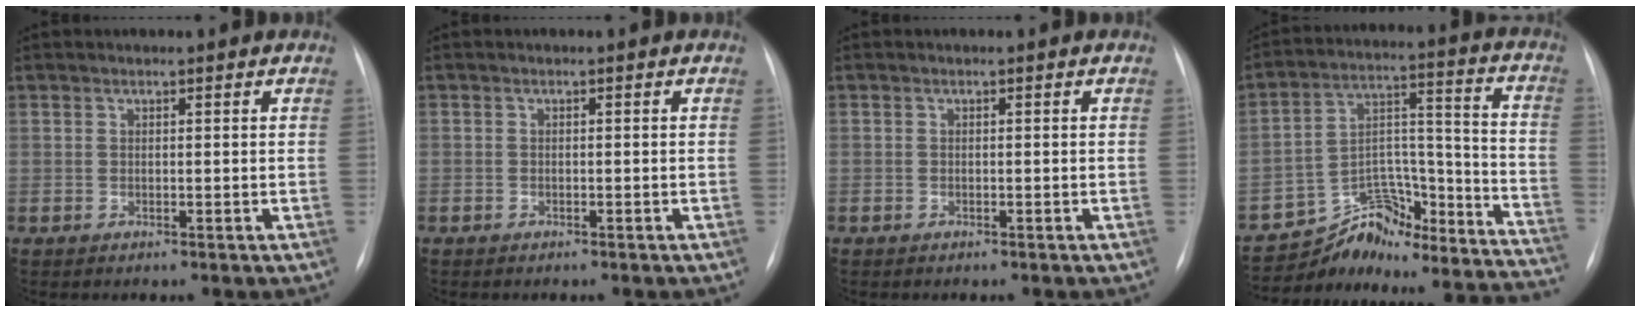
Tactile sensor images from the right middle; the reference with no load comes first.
{"total": 0.7, "force": [-0.5, 0.5, 0.0], "torque": [-0.007, 0.002, -0.008]}
{"total": 0.0}
{"total": 22.5, "force": [-21.2, 6.4, 4.0], "torque": [-0.044, 0.077, -0.301]}